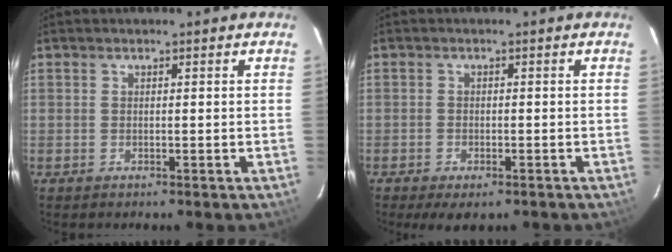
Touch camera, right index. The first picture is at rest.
{"total": 4.9, "force": [-3.5, 2.0, 2.8], "torque": [-0.060, -0.019, -0.053]}